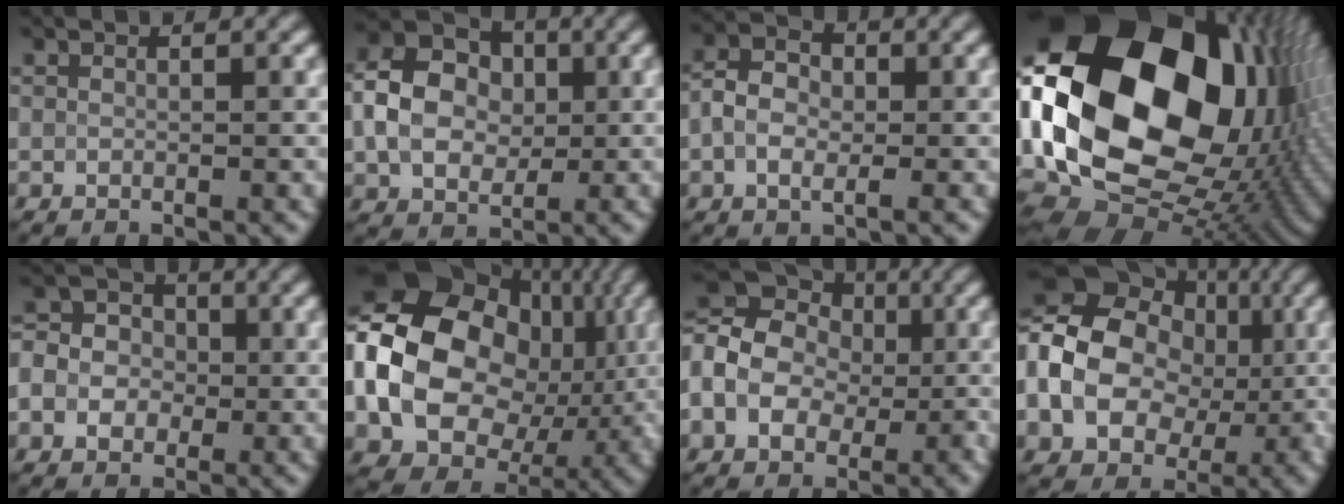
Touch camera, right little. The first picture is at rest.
{"total": 5.8, "force": [0.2, 4.7, 3.5], "torque": [-0.067, 0.012, -0.007]}
{"total": 3.5, "force": [-0.6, 2.3, 2.6], "torque": [-0.046, 0.004, -0.018]}
{"total": 22.6, "force": [3.6, 16.4, 15.2], "torque": [-0.310, -0.006, 0.070]}
{"total": 4.5, "force": [-0.8, 4.0, 1.9], "torque": [-0.009, 0.006, -0.028]}
{"total": 21.0, "force": [0.3, 17.1, 12.2], "torque": [-0.249, -0.005, -0.013]}
{"total": 12.2, "force": [0.2, 10.2, 6.8], "torque": [-0.130, 0.020, -0.027]}
{"total": 14.5, "force": [-0.4, 11.7, 8.6], "torque": [-0.165, -0.011, -0.019]}